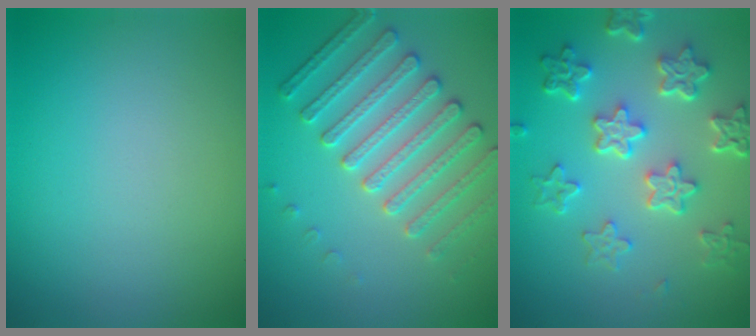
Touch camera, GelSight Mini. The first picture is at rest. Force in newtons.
{"total": 4.2, "press": 4.2, "slide": 0.5}
{"total": 6.1, "press": 4.6, "slide": 4.0}